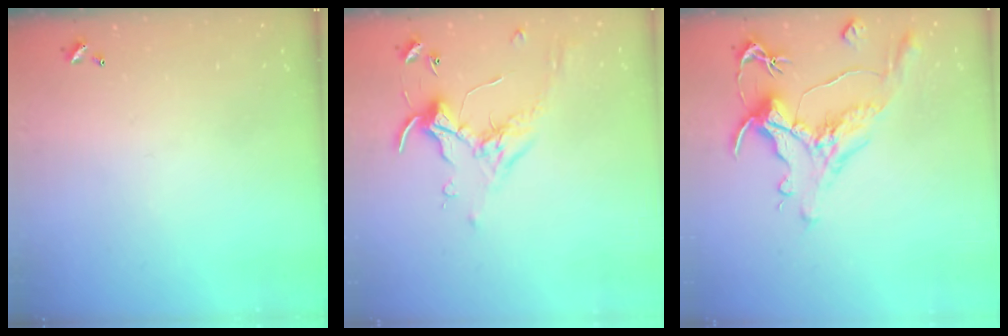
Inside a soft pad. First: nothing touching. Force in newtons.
{"total": 0.5, "press": 0.4, "slide": 0.4}
{"total": 1.5, "press": 0.4, "slide": 1.5}